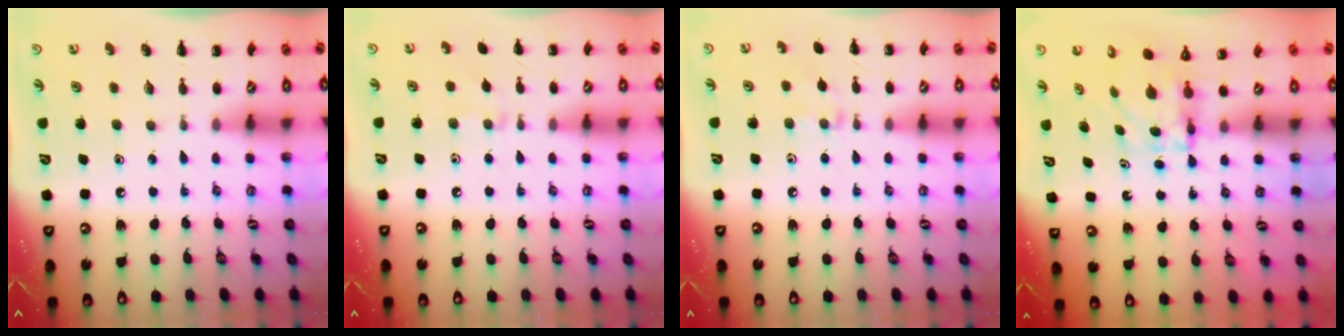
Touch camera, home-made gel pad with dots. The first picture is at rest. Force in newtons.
{"total": 3.7, "press": 3.4, "slide": 1.4}
{"total": 7.5, "press": 7.3, "slide": 1.8}
{"total": 4.1, "press": 4.1, "slide": 0.5}